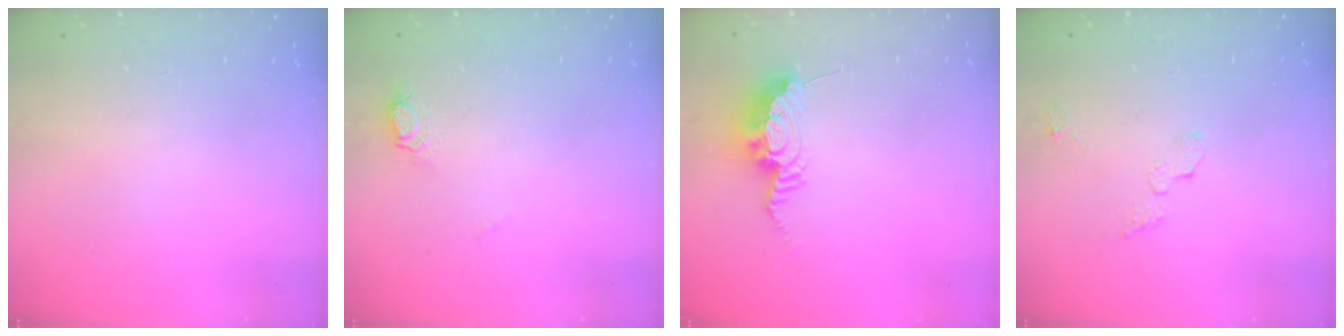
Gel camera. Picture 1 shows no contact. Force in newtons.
{"total": 6.1, "press": 5.9, "slide": 1.6}
{"total": 9.5, "press": 9.5, "slide": 0.8}
{"total": 3.7, "press": 3.7, "slide": 0.4}